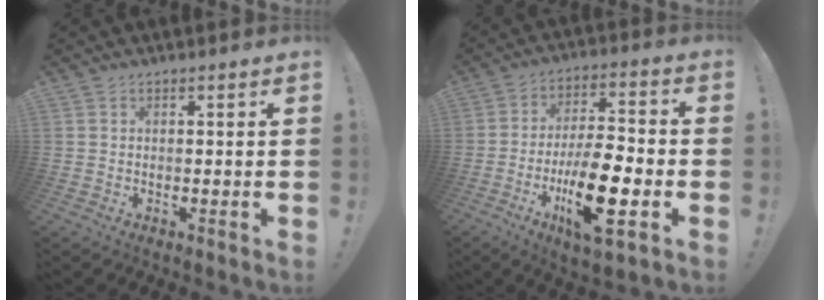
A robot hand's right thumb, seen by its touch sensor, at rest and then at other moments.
{"total": 17.6, "force": [-6.3, 5.8, 15.4], "torque": [-0.266, 0.021, -0.096]}